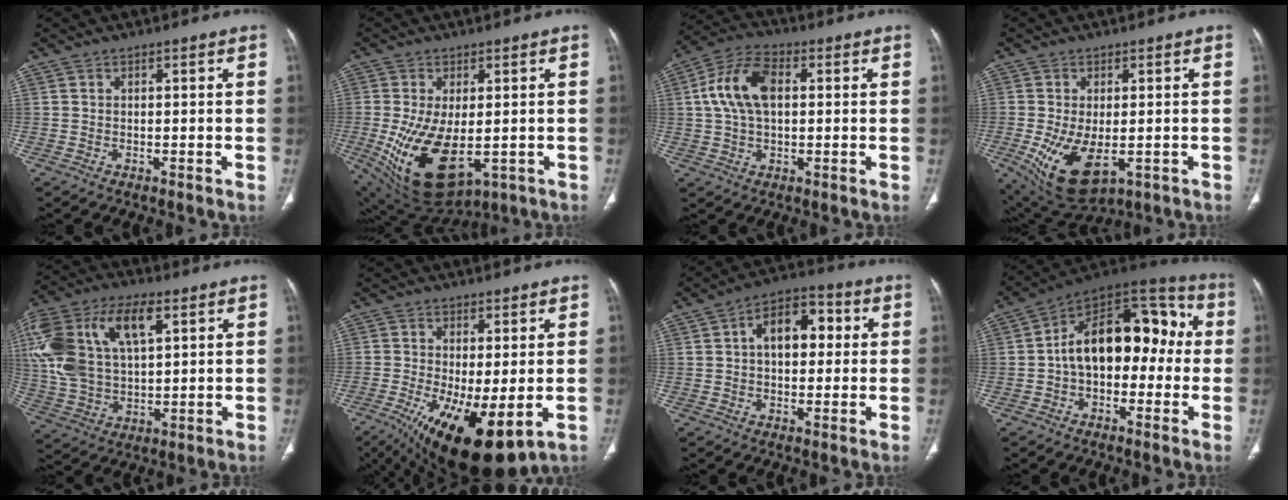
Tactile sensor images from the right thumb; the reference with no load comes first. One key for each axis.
{"total": 15.1, "fx": -2.9, "fy": 7.9, "fz": 12.6, "tx": -0.235, "ty": -0.019, "tz": -0.017}
{"total": 11.1, "fx": 1.7, "fy": 6.5, "fz": 8.9, "tx": -0.179, "ty": 0.021, "tz": 0.029}
{"total": 11.7, "fx": -3.2, "fy": 6.2, "fz": 9.4, "tx": -0.172, "ty": -0.015, "tz": -0.032}
{"total": 22.1, "fx": 7.3, "fy": 11.9, "fz": 17.1, "tx": -0.375, "ty": 0.014, "tz": 0.134}
{"total": 15.7, "fx": -4.7, "fy": 5.9, "fz": 13.8, "tx": -0.238, "ty": -0.027, "tz": -0.056}
{"total": 10.4, "fx": 1.8, "fy": 6.4, "fz": 8.0, "tx": -0.099, "ty": 0.025, "tz": 0.021}
{"total": 18.9, "fx": -0.1, "fy": 11.5, "fz": 15.0, "tx": -0.191, "ty": 0.060, "tz": -0.013}